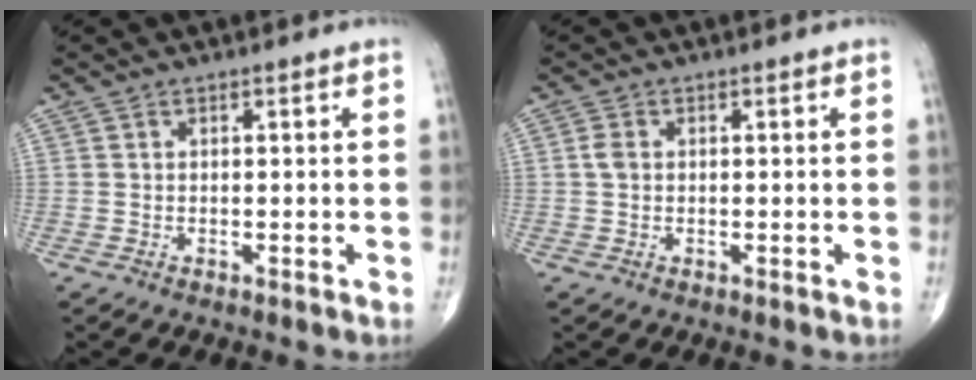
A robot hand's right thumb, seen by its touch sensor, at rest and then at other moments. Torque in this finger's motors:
{"motor_torque": [-0.01, 0.01, -0.09, -0.09, 0.02]}